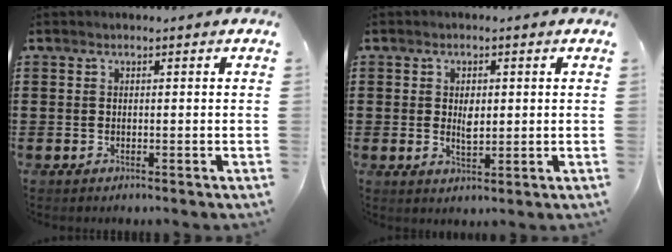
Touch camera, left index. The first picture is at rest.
{"total": 2.9, "force": [0.4, 1.5, 2.4], "torque": [-0.043, 0.003, 0.005]}